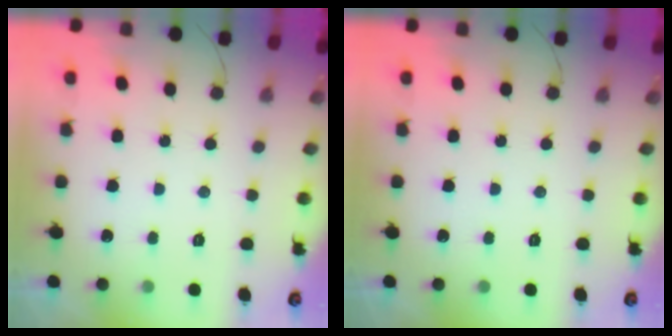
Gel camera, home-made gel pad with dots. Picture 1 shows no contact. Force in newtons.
{"total": 0.0}